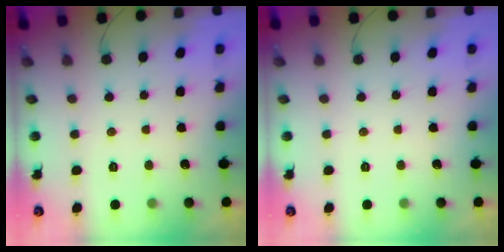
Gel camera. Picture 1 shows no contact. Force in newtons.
{"total": 0.0}